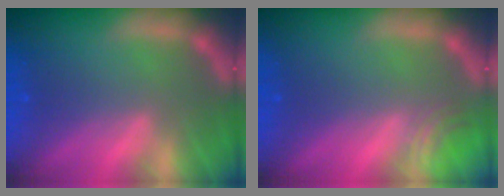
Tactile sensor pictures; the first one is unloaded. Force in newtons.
{"total": 2.0}